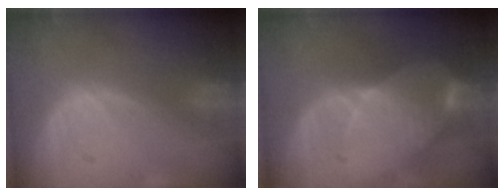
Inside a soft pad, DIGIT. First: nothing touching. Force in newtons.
{"total": 8.2, "press": 7.4, "slide": 3.7}